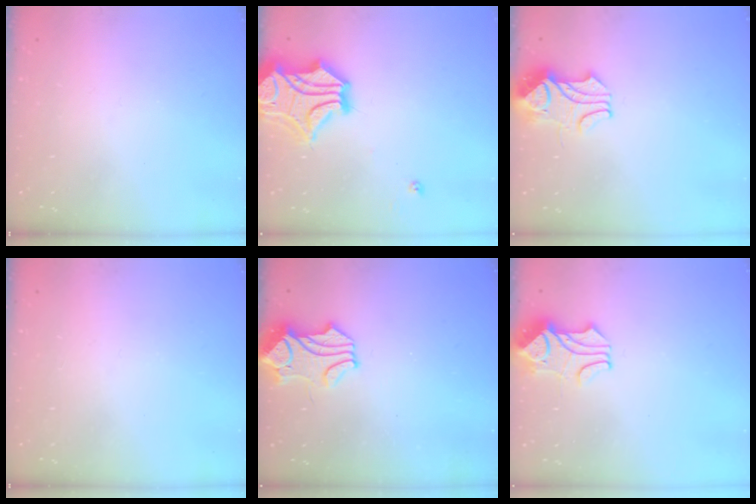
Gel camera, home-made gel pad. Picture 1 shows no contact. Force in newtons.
{"total": 12.5, "press": 12.3, "slide": 2.5}
{"total": 2.1, "press": 2.0, "slide": 0.8}
{"total": 0.0}
{"total": 1.7, "press": 1.4, "slide": 1.0}
{"total": 1.6, "press": 1.2, "slide": 1.0}